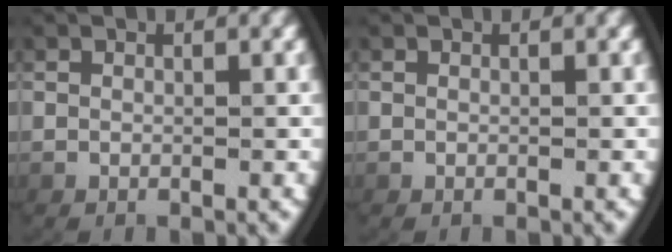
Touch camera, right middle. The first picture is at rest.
{"total": 0.0}